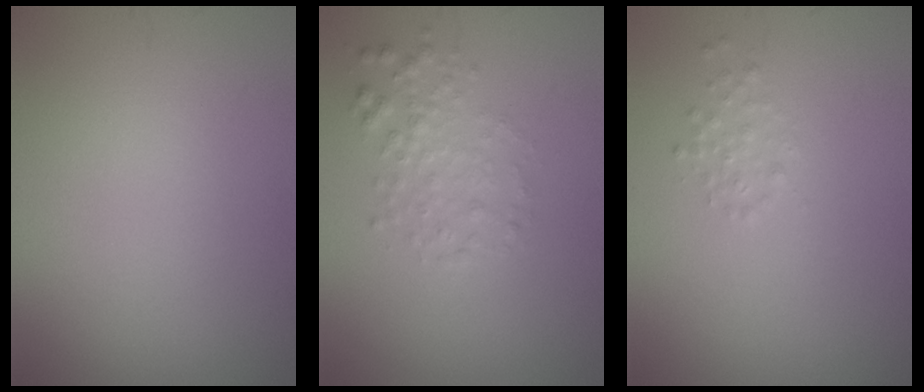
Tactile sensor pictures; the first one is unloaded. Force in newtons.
{"total": 2.1, "press": 2.1, "slide": 0.0}
{"total": 1.0, "press": 1.0, "slide": 0.1}